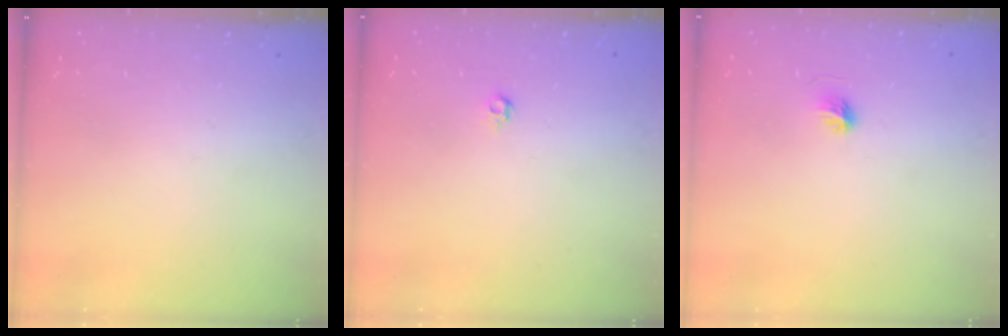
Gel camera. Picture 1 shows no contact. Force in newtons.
{"total": 3.9, "press": 3.8, "slide": 0.8}
{"total": 4.2, "press": 3.9, "slide": 1.4}